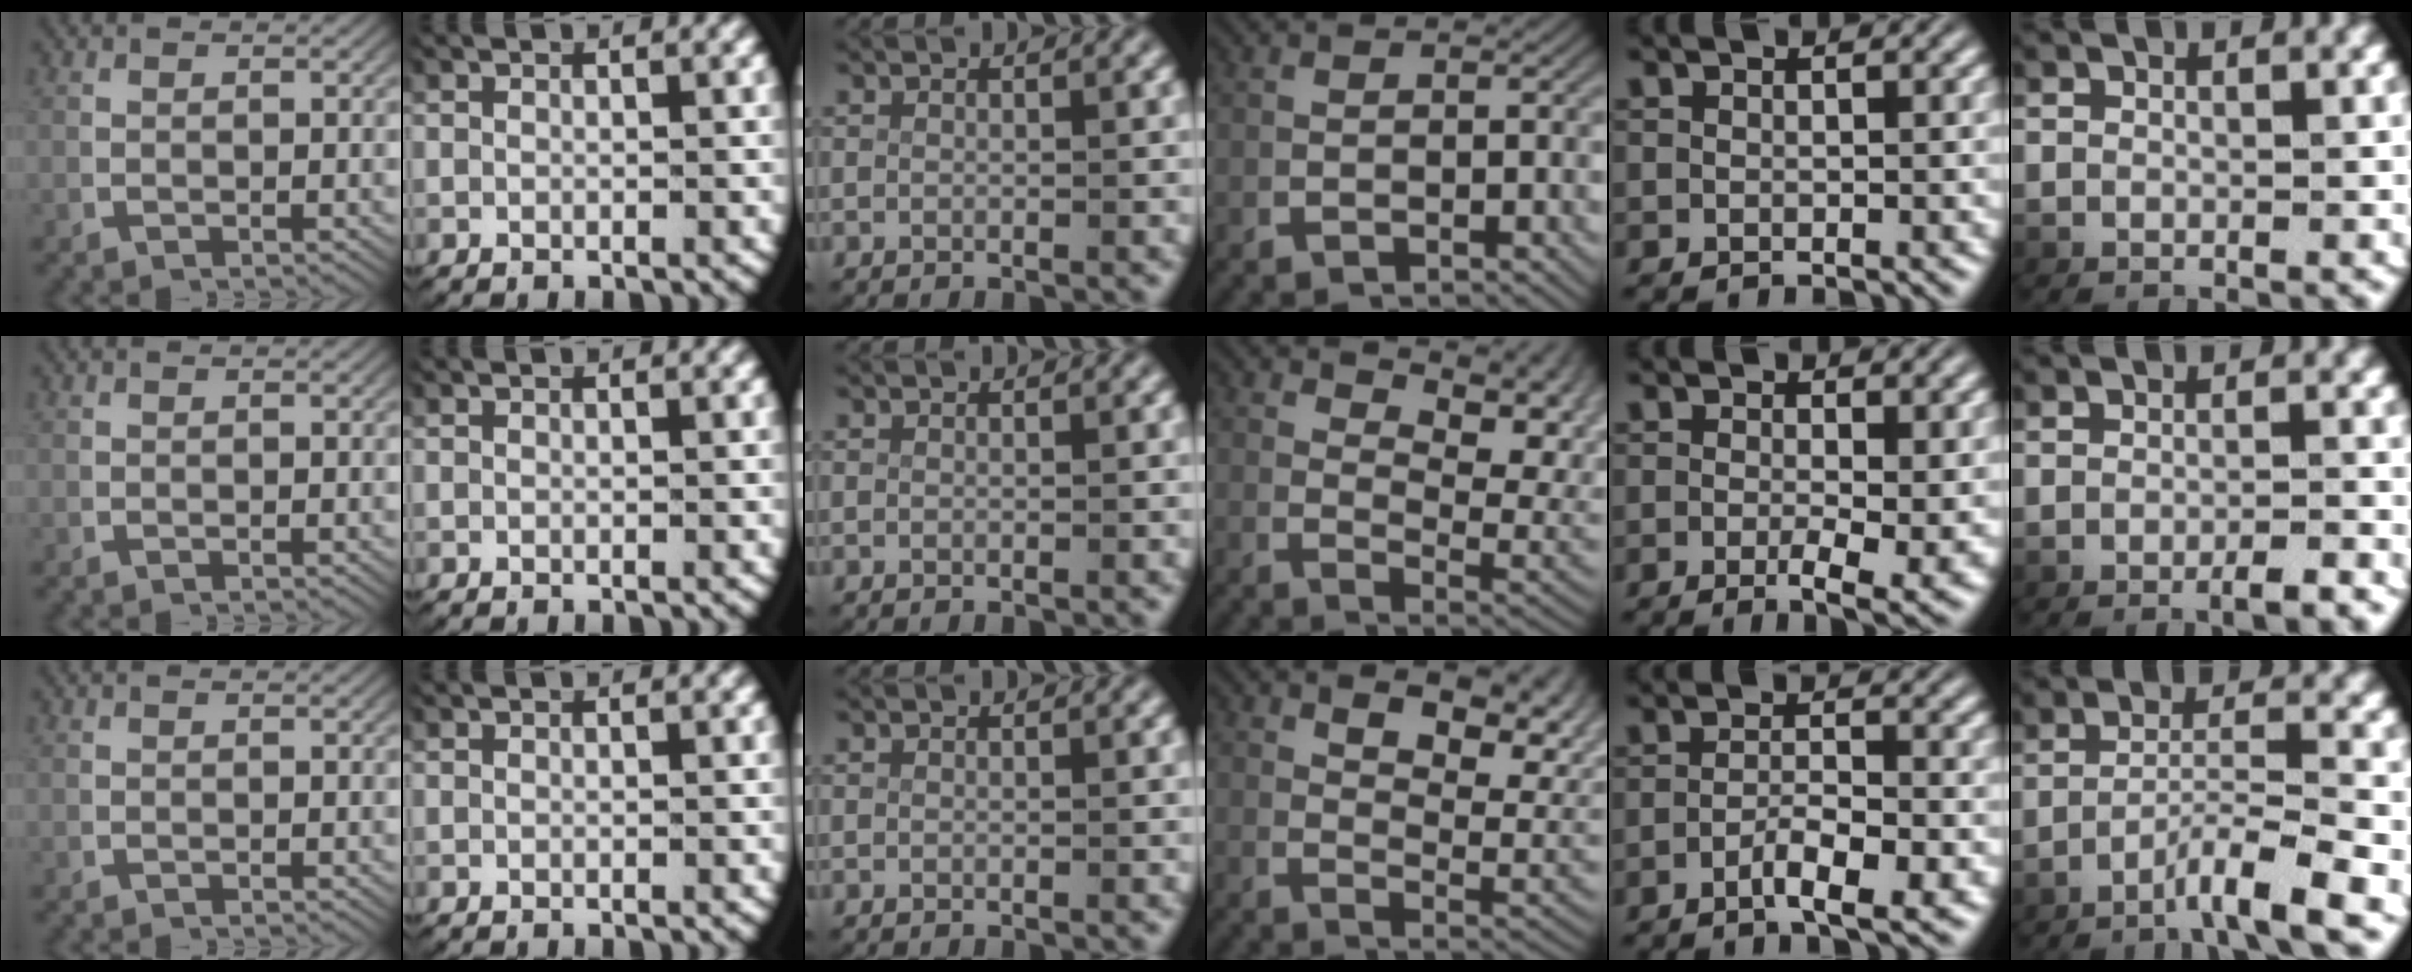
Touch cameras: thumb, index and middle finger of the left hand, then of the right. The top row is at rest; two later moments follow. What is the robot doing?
{"motion": "lift_and_place", "object": "map"}